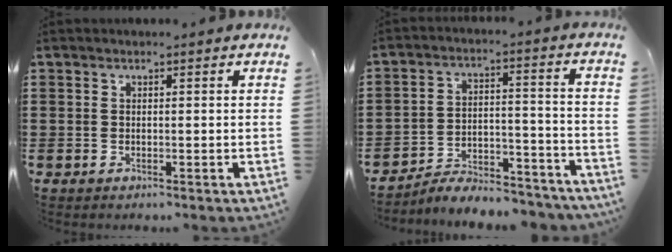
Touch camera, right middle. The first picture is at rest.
{"total": 5.5, "force": [-5.4, 0.7, 1.2], "torque": [-0.014, 0.010, -0.102]}